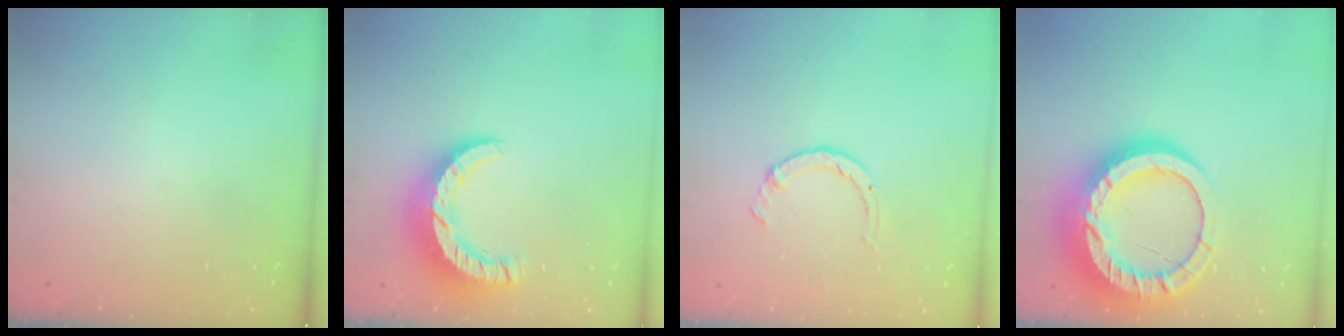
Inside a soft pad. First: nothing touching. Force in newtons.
{"total": 10.3, "press": 10.2, "slide": 0.7}
{"total": 2.6, "press": 2.6, "slide": 0.4}
{"total": 23.7, "press": 23.7, "slide": 2.1}